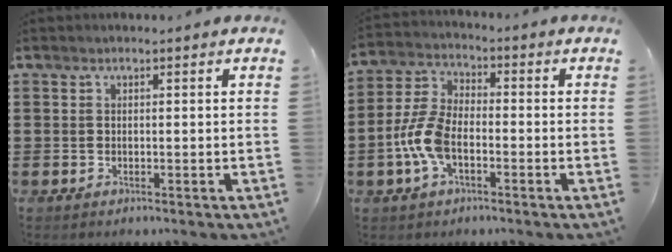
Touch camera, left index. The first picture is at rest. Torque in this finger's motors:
{"motor_torque": [1.43, 0.71, 0.39, 0.11]}